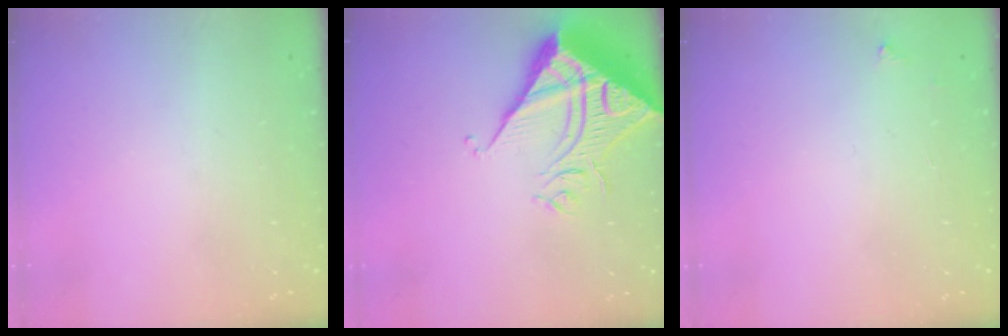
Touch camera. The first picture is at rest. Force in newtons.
{"total": 12.1, "press": 12.0, "slide": 1.2}
{"total": 2.5, "press": 2.5, "slide": 0.4}